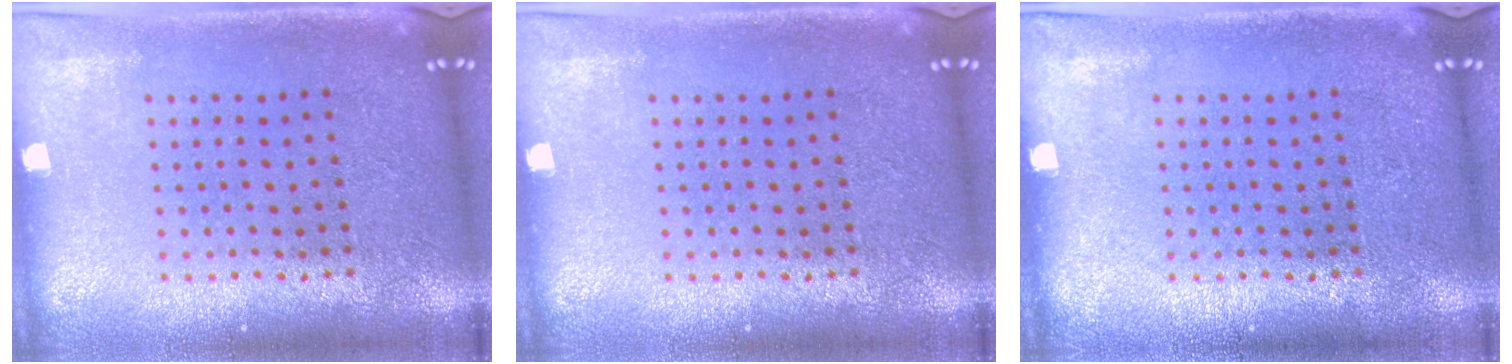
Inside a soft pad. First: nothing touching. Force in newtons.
{"total": 0.0}
{"total": 0.0}